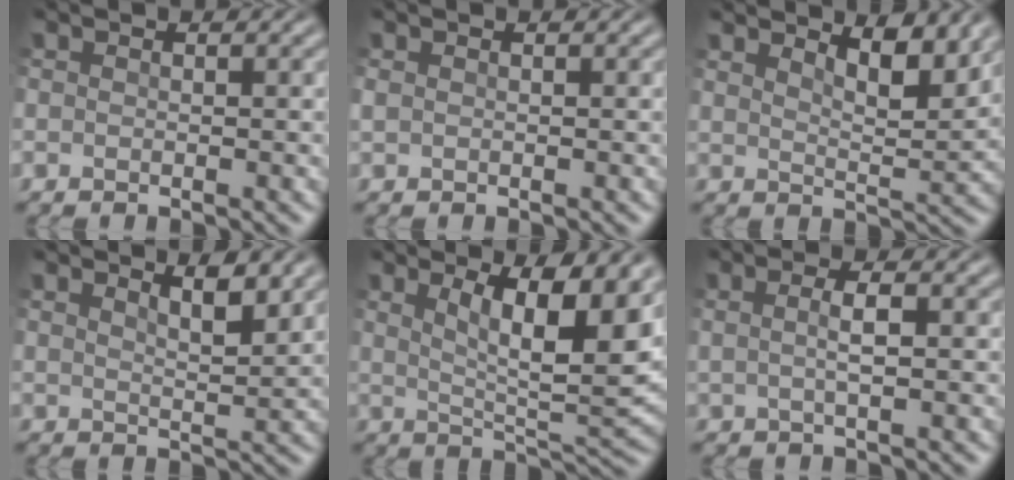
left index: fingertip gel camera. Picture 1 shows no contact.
{"total": 0.5, "force": [0.3, 0.4, 0.3], "torque": [-0.011, -0.002, 0.006]}
{"total": 4.4, "force": [3.3, 1.1, 2.7], "torque": [-0.044, -0.004, 0.049]}
{"total": 3.4, "force": [2.5, 0.9, 2.1], "torque": [-0.028, 0.003, 0.031]}
{"total": 9.0, "force": [3.7, 2.5, 7.9], "torque": [-0.121, -0.008, 0.064]}
{"total": 2.0, "force": [0.1, 0.5, 1.9], "torque": [-0.038, 0.000, 0.000]}